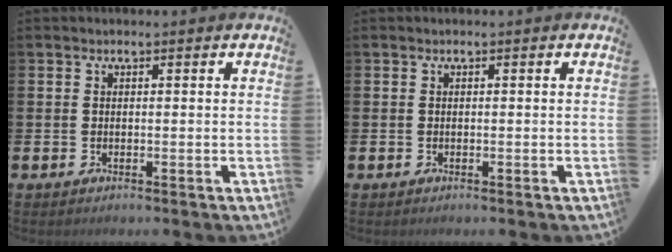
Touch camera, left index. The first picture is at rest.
{"total": 0.0}